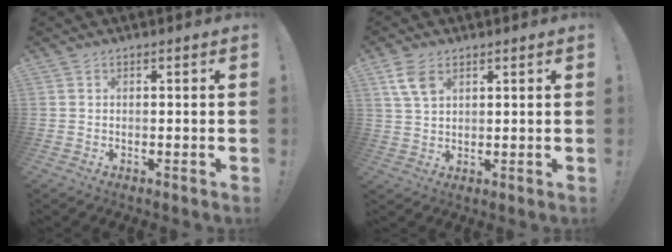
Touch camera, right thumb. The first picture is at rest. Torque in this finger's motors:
{"motor_torque": [0.03, 0.06, 0.27, 0.37, 0.02]}